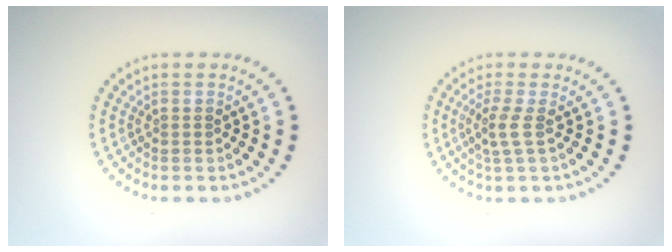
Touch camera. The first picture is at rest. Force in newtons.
{"total": 1.8, "press": 1.3, "slide": 1.2}